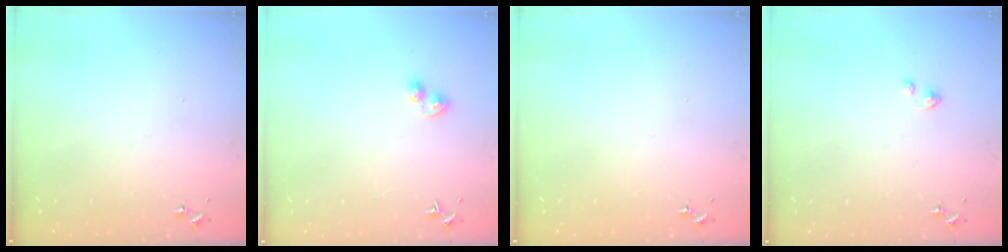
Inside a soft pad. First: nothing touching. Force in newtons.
{"total": 3.8, "press": 3.7, "slide": 0.6}
{"total": 0.0}
{"total": 2.0, "press": 2.0, "slide": 0.4}